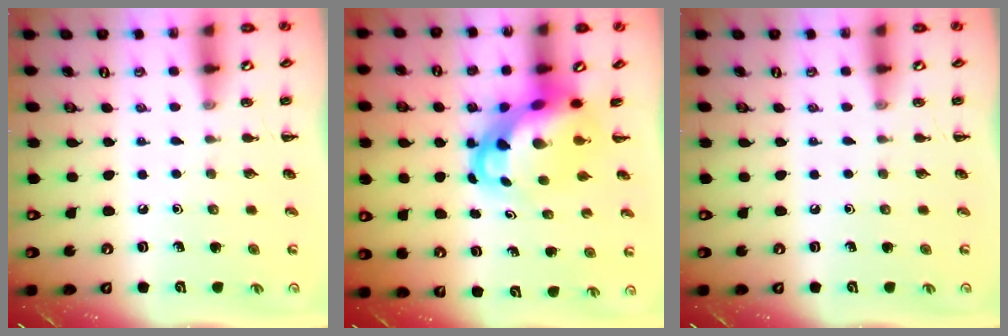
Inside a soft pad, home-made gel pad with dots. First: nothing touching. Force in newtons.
{"total": 6.1, "press": 5.9, "slide": 1.4}
{"total": 0.0}